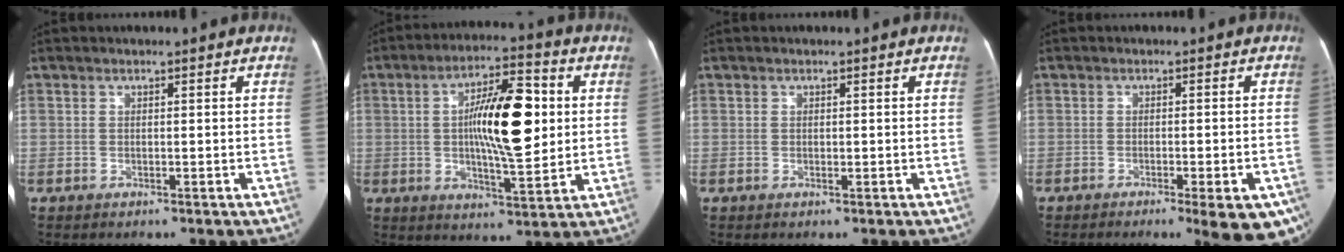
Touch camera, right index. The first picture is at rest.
{"total": 14.1, "force": [1.5, 3.6, 13.5], "torque": [-0.223, 0.018, 0.022]}
{"total": 0.0}
{"total": 9.7, "force": [-6.1, 1.4, 7.4], "torque": [-0.053, 0.001, -0.080]}